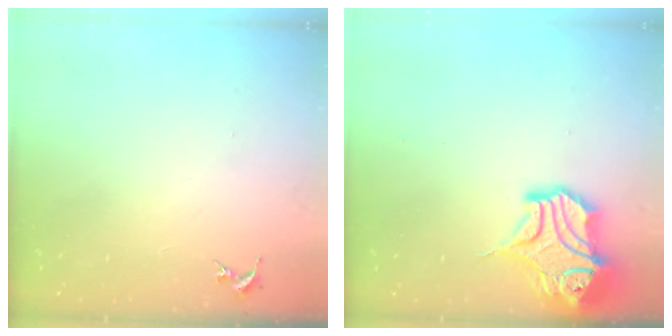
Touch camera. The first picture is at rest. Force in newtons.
{"total": 15.4, "press": 15.2, "slide": 2.4}